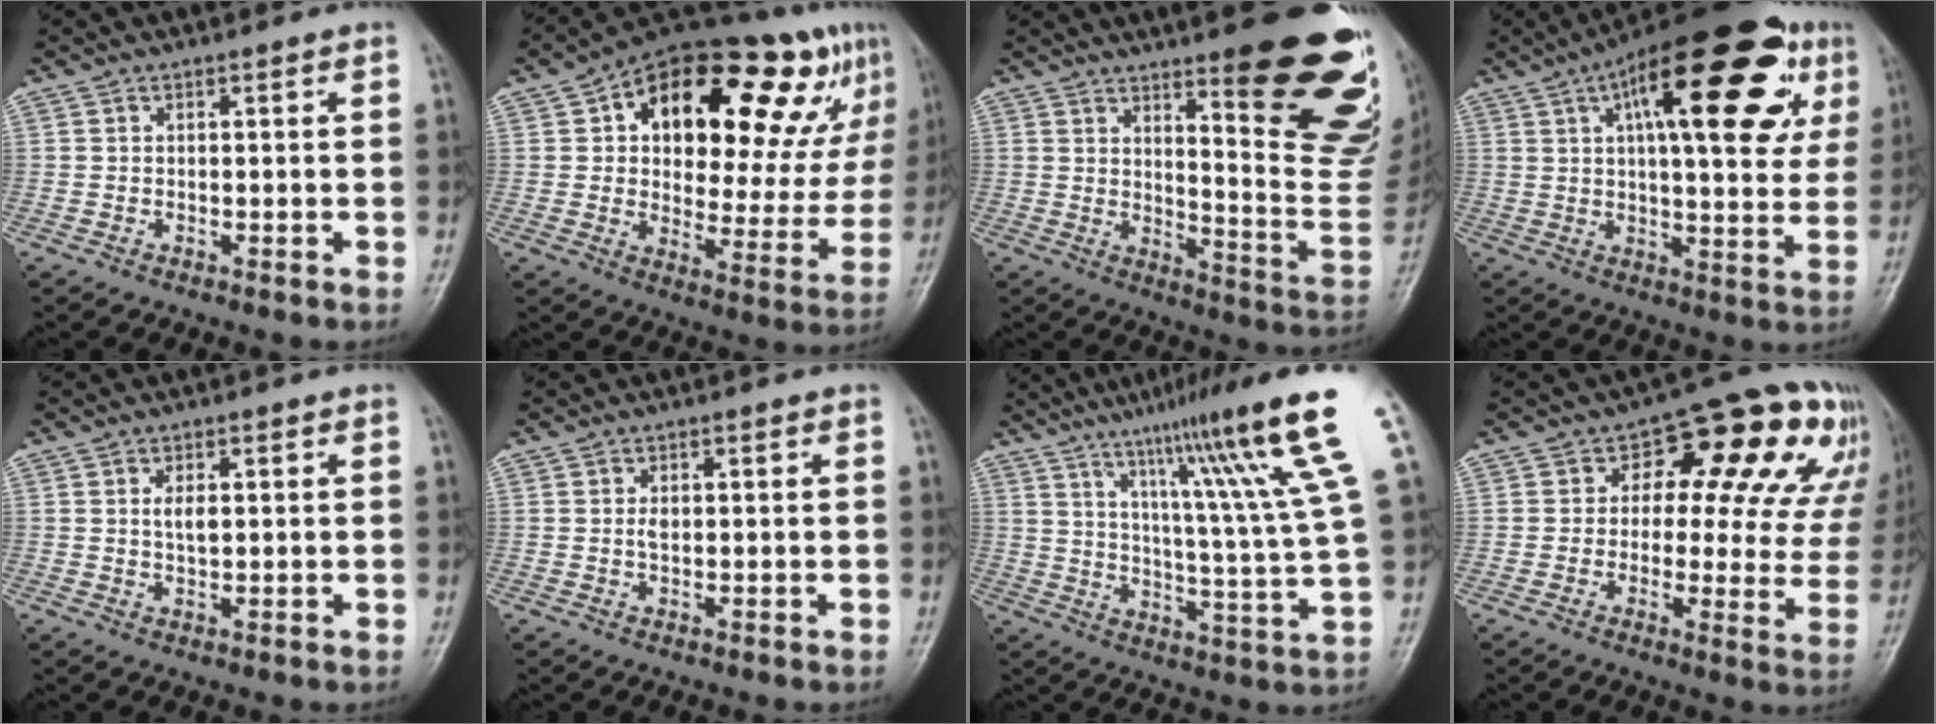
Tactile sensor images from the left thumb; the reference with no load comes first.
{"total": 28.5, "force": [12.0, 13.1, 22.3], "torque": [-0.276, 0.017, 0.178]}
{"total": 24.4, "force": [13.4, 5.4, 19.6], "torque": [-0.192, -0.088, 0.185]}
{"total": 27.6, "force": [10.9, 10.4, 23.2], "torque": [-0.310, 0.011, 0.150]}
{"total": 2.7, "force": [0.6, 1.4, 2.3], "torque": [-0.037, -0.003, 0.010]}
{"total": 1.7, "force": [0.2, 1.1, 1.4], "torque": [-0.022, -0.001, 0.003]}
{"total": 19.7, "force": [10.6, 0.5, 16.6], "torque": [-0.233, -0.046, 0.153]}
{"total": 17.9, "force": [7.1, 9.7, 13.2], "torque": [-0.102, 0.005, 0.078]}